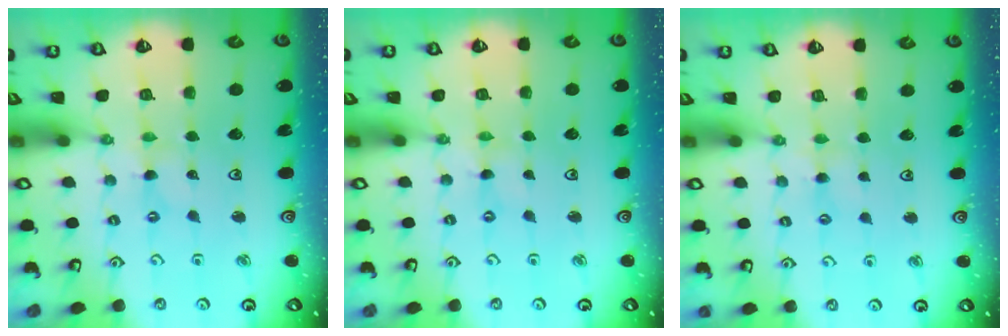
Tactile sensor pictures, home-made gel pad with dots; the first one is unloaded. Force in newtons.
{"total": 0.0}
{"total": 2.8, "press": 2.8, "slide": 0.5}